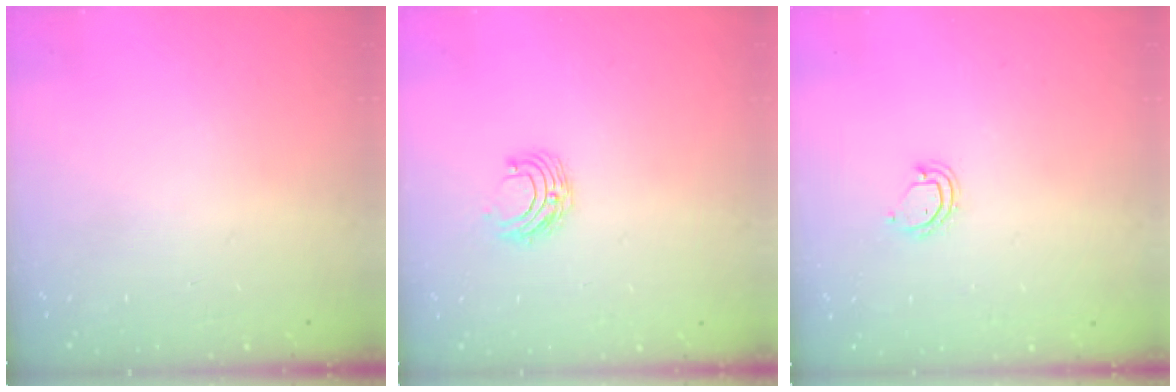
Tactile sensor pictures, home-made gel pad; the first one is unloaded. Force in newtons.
{"total": 6.0, "press": 5.9, "slide": 0.6}
{"total": 4.7, "press": 4.6, "slide": 0.4}